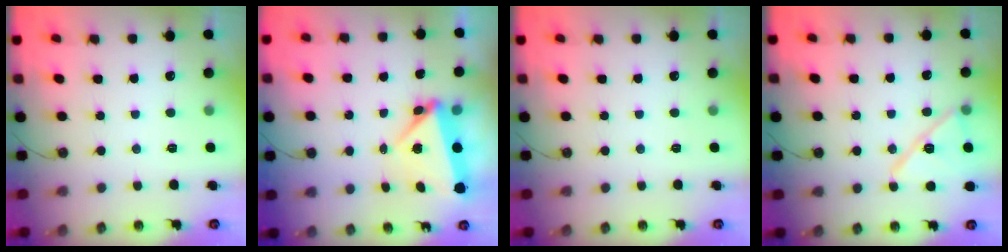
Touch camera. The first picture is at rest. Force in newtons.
{"total": 6.0, "press": 5.6, "slide": 2.3}
{"total": 0.0}
{"total": 13.0, "press": 13.0, "slide": 1.0}